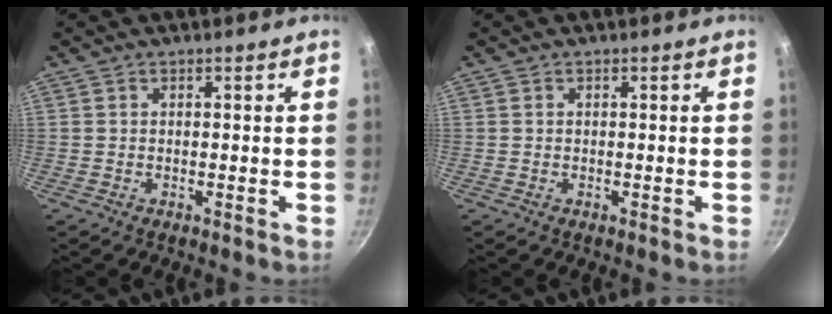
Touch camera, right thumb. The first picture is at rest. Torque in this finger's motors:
{"motor_torque": [0.31, 0.26, -0.36, 0.17, -0.03]}